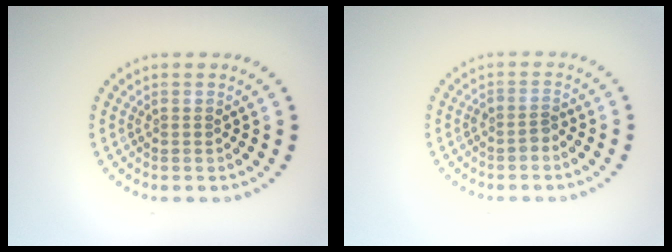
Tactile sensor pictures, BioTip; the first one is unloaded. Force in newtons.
{"total": 1.3, "press": 0.9, "slide": 0.9}